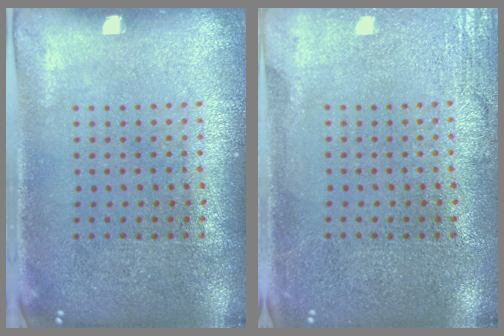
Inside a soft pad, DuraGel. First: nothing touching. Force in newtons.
{"total": 2.6, "press": 2.6, "slide": 0.3}